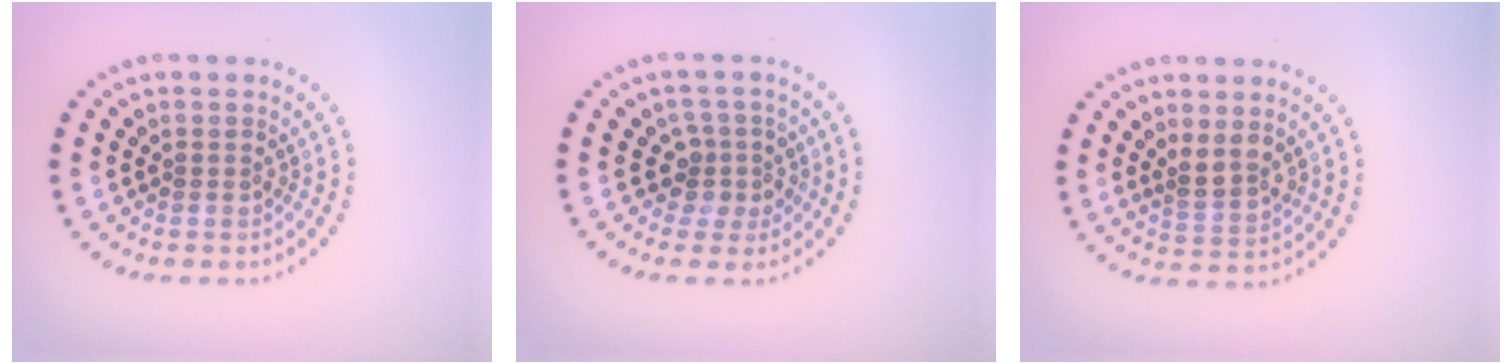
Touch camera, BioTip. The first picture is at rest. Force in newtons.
{"total": 2.5, "press": 1.9, "slide": 1.6}
{"total": 2.2, "press": 1.9, "slide": 1.1}